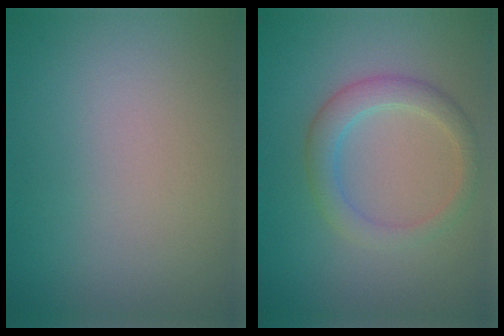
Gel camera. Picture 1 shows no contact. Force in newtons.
{"total": 2.9, "press": 2.9, "slide": 0.1}